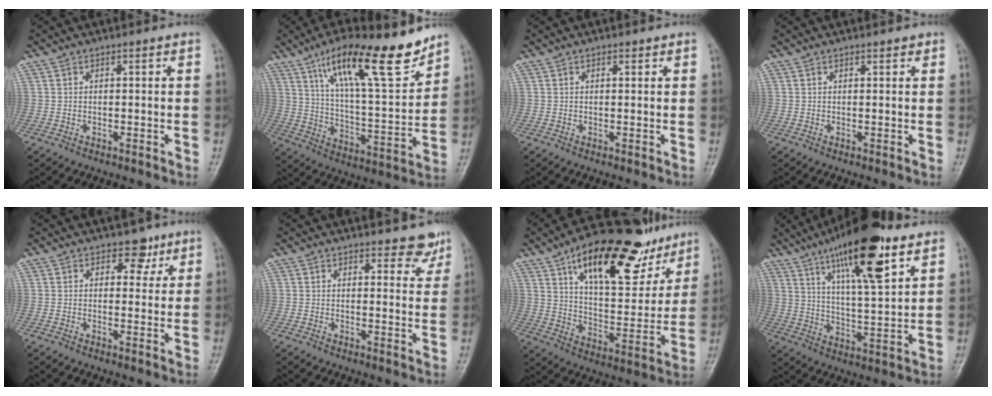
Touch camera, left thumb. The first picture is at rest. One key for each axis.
{"total": 20.6, "fx": 13.7, "fy": 4.7, "fz": 14.6, "tx": -0.210, "ty": -0.064, "tz": 0.233}
{"total": 0.8, "fx": 0.5, "fy": 0.4, "fz": 0.5, "tx": -0.007, "ty": -0.001, "tz": 0.006}
{"total": 0.8, "fx": 0.6, "fy": 0.3, "fz": 0.5, "tx": -0.007, "ty": -0.003, "tz": 0.008}
{"total": 3.9, "fx": 2.2, "fy": 2.8, "fz": 1.5, "tx": 0.007, "ty": -0.009, "tz": 0.028}
{"total": 4.5, "fx": 3.8, "fy": 2.0, "fz": 1.3, "tx": 0.010, "ty": -0.028, "tz": 0.039}
{"total": 25.3, "fx": 15.1, "fy": 11.1, "fz": 17.0, "tx": -0.212, "ty": -0.037, "tz": 0.241}
{"total": 19.3, "fx": 11.1, "fy": 4.9, "fz": 15.0, "tx": -0.227, "ty": -0.039, "tz": 0.187}